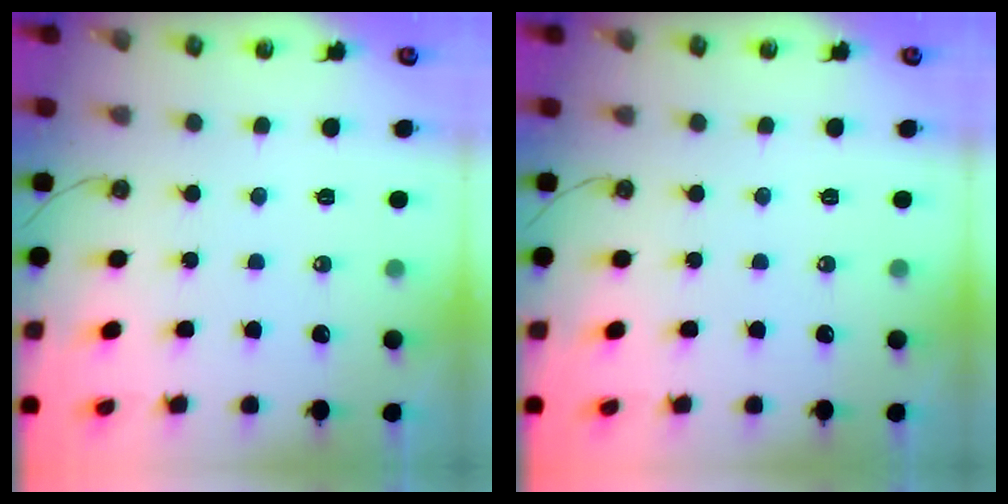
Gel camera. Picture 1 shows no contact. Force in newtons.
{"total": 0.0}